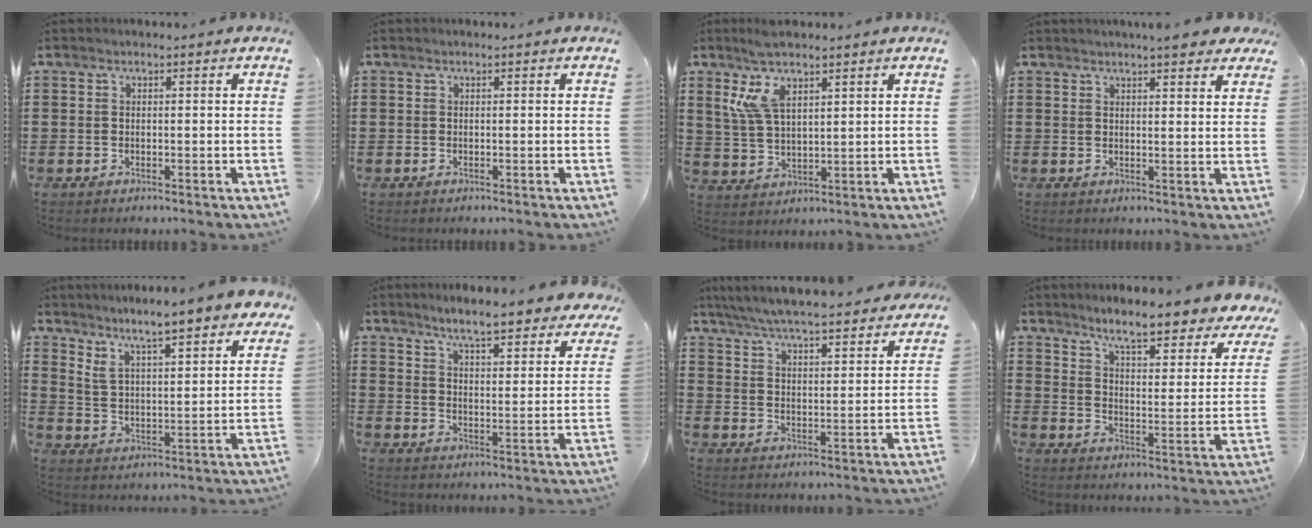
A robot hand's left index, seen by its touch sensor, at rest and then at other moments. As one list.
[{"total": 0.0}, {"total": 7.2, "force": [4.0, 2.2, 5.5], "torque": [-0.130, -0.005, 0.068]}, {"total": 3.7, "force": [3.3, 0.5, 1.7], "torque": [-0.033, -0.004, 0.058]}, {"total": 6.2, "force": [5.7, -0.3, 2.3], "torque": [-0.073, -0.046, 0.092]}, {"total": 6.2, "force": [5.9, -0.3, 1.9], "torque": [-0.063, -0.035, 0.100]}, {"total": 6.2, "force": [5.9, 0.0, 1.7], "torque": [-0.062, -0.038, 0.102]}, {"total": 6.6, "force": [5.8, -0.4, 3.0], "torque": [-0.076, -0.051, 0.092]}]